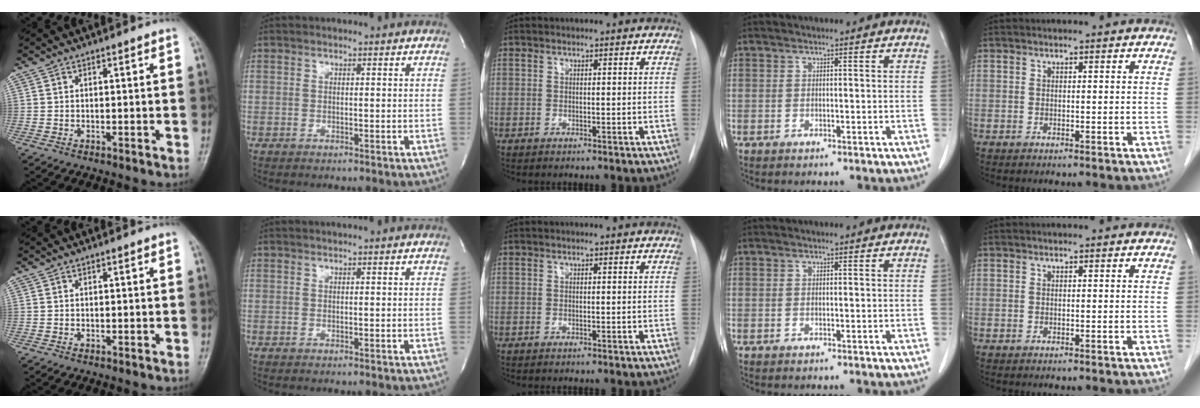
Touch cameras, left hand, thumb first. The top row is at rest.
{}